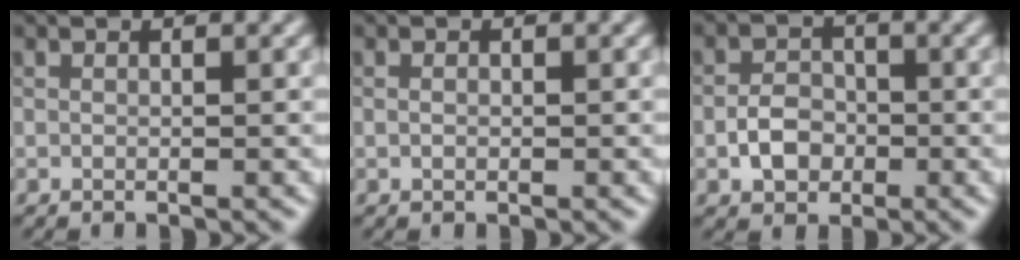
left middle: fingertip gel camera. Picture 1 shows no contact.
{"total": 0.6, "force": [0.0, 0.4, 0.4], "torque": [-0.008, 0.000, 0.000]}
{"total": 2.9, "force": [-1.0, 2.2, 1.5], "torque": [-0.023, 0.003, -0.022]}